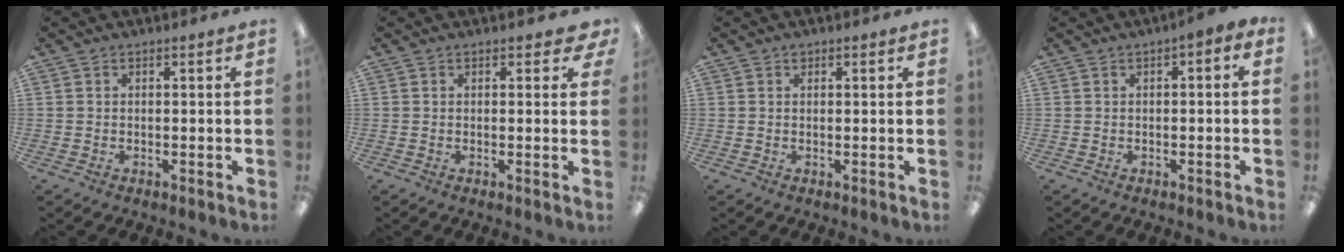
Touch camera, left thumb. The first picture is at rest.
{"total": 2.1, "force": [1.1, 1.2, 1.3], "torque": [-0.011, -0.001, 0.015]}
{"total": 0.7, "force": [0.5, 0.5, 0.3], "torque": [-0.007, 0.004, 0.008]}
{"total": 1.8, "force": [-0.7, 0.8, 1.5], "torque": [-0.027, 0.007, -0.015]}